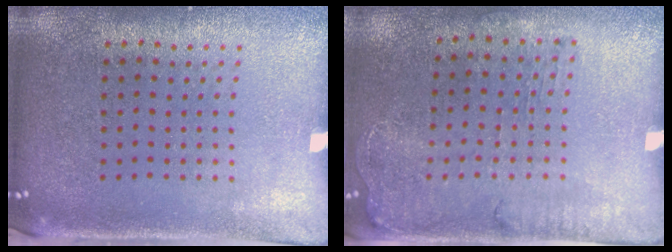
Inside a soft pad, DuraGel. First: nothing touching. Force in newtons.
{"total": 1.3, "press": 1.2, "slide": 0.6}